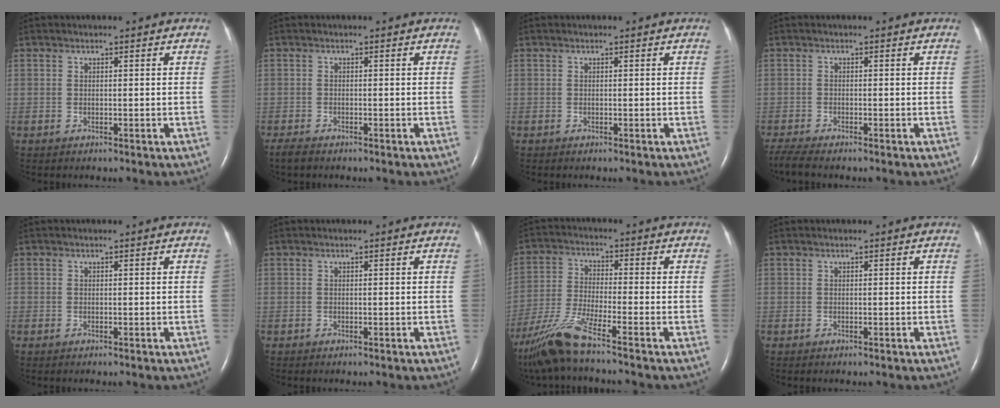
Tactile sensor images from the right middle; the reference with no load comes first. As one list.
[{"total": 1.8, "force": [-1.4, 0.5, 0.9], "torque": [-0.022, -0.005, -0.020]}, {"total": 0.0}, {"total": 3.2, "force": [-2.8, 0.0, 1.6], "torque": [-0.035, -0.011, -0.051]}, {"total": 0.0}, {"total": 0.0}, {"total": 9.5, "force": [-7.2, -0.6, 6.2], "torque": [-0.138, -0.030, -0.141]}, {"total": 0.0}]